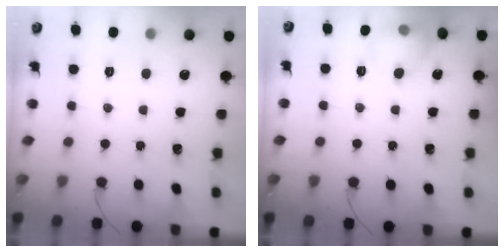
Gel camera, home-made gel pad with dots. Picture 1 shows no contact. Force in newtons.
{"total": 8.6, "press": 8.5, "slide": 1.3}